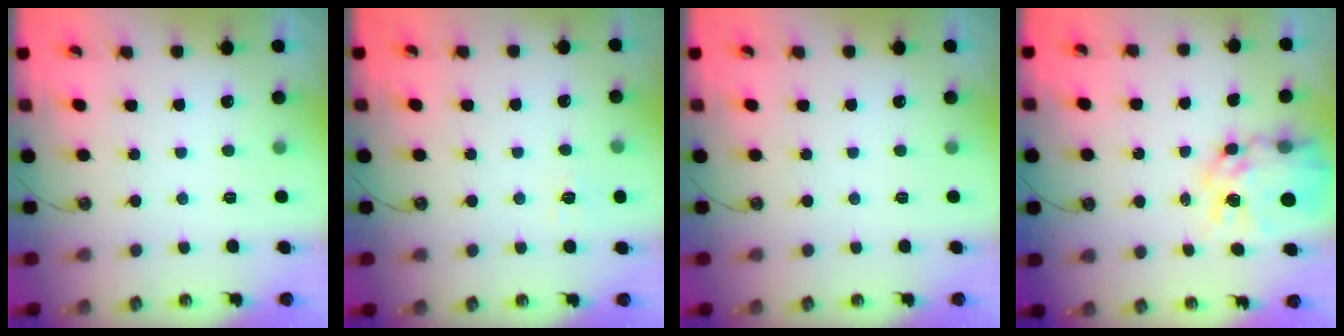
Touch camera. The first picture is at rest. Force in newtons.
{"total": 5.7, "press": 5.7, "slide": 0.5}
{"total": 0.0}
{"total": 14.4, "press": 14.3, "slide": 1.2}